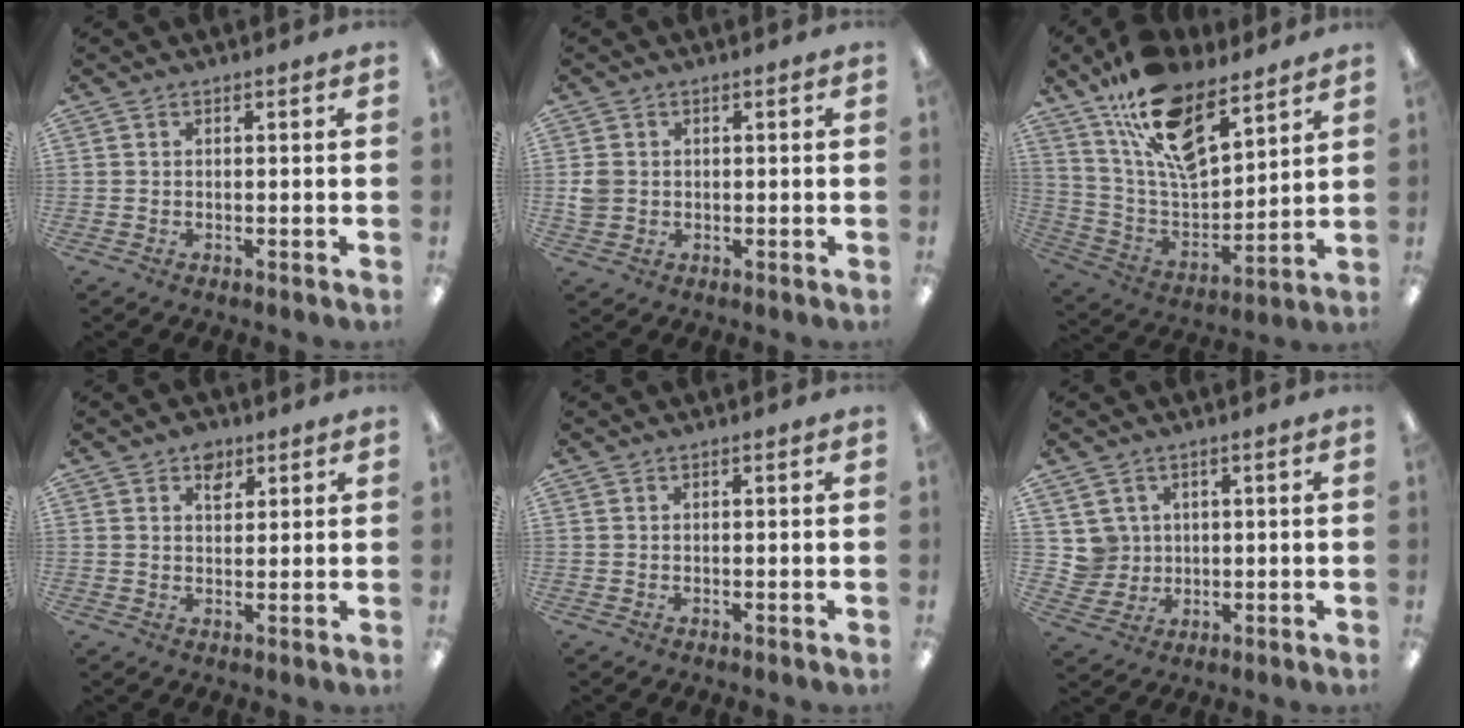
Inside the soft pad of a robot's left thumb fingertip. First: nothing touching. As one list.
[{"total": 3.0, "force": [0.1, 2.8, 1.1], "torque": [-0.021, 0.006, 0.001]}, {"total": 18.7, "force": [12.4, 8.6, 11.2], "torque": [-0.203, -0.063, 0.225]}, {"total": 4.0, "force": [2.6, 2.5, 1.8], "torque": [-0.007, -0.010, 0.041]}, {"total": 0.0}, {"total": 5.2, "force": [2.1, 4.8, 0.0], "torque": [-0.016, 0.002, 0.044]}]